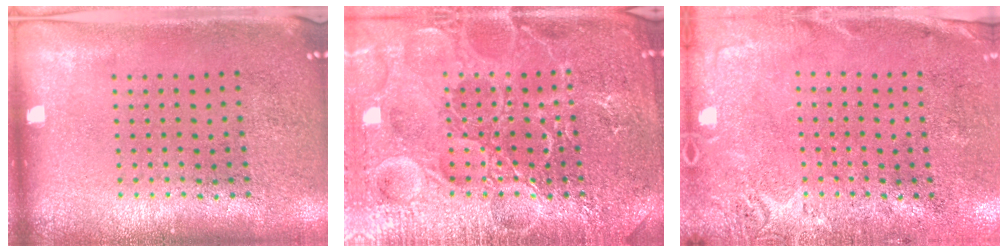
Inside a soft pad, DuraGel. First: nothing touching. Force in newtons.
{"total": 7.5, "press": 7.5, "slide": 1.0}
{"total": 2.6, "press": 2.1, "slide": 1.6}